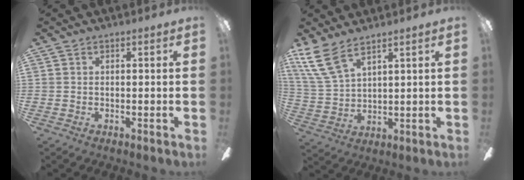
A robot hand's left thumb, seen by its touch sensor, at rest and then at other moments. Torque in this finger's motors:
{"motor_torque": [1.13, 0.77, 1.08, -0.61, 0.35]}